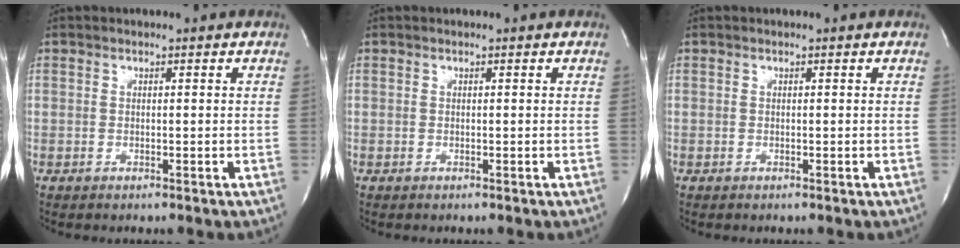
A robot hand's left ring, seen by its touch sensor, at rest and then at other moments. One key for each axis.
{"total": 0.0}
{"total": 0.0}